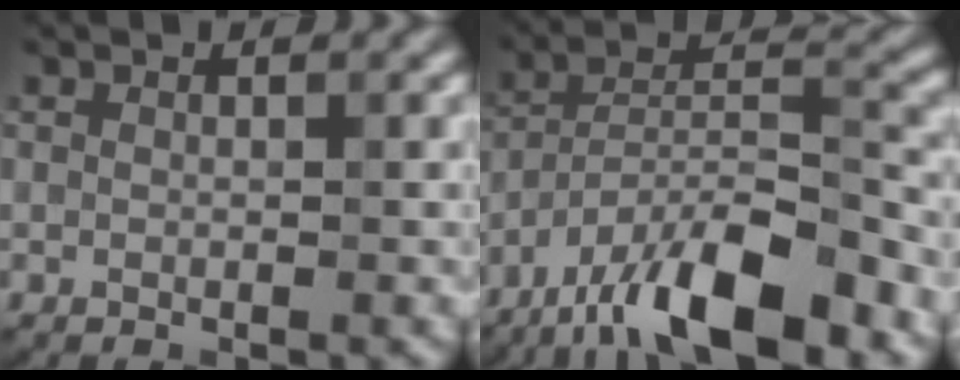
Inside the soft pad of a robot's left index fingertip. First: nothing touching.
{"total": 11.4, "force": [-8.1, 2.7, 7.5], "torque": [-0.120, 0.015, -0.149]}